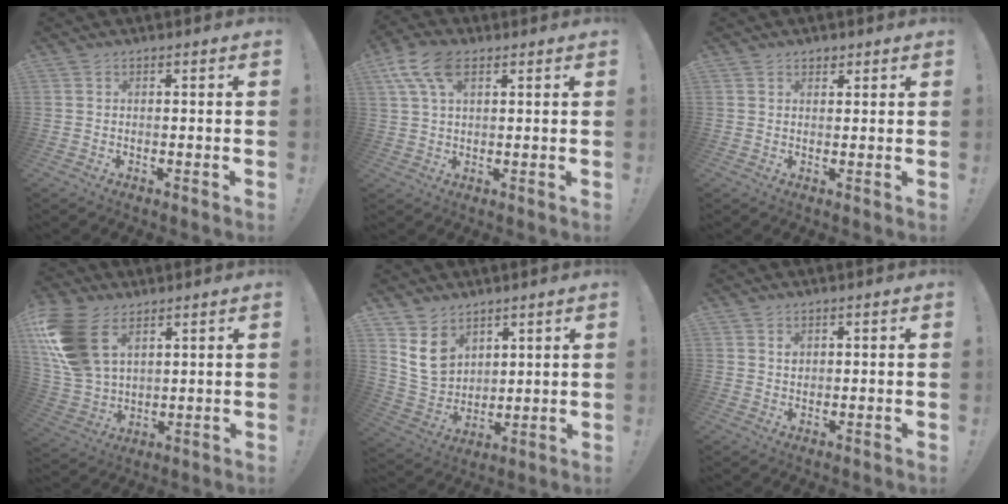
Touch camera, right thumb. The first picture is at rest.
{"total": 9.9, "force": [4.4, 5.1, 7.2], "torque": [-0.137, 0.000, 0.084]}
{"total": 1.8, "force": [1.3, 1.2, 0.4], "torque": [-0.002, -0.005, 0.023]}
{"total": 17.5, "force": [7.7, 11.1, 11.2], "torque": [-0.233, -0.031, 0.146]}
{"total": 10.5, "force": [6.6, 7.5, 3.2], "torque": [-0.047, -0.044, 0.135]}
{"total": 1.3, "force": [0.9, 0.8, 0.5], "torque": [-0.007, -0.002, 0.016]}